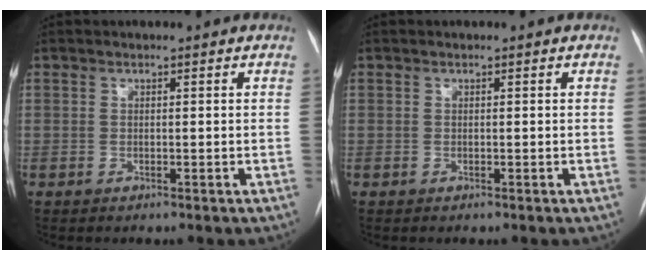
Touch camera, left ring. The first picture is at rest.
{"total": 0.0}